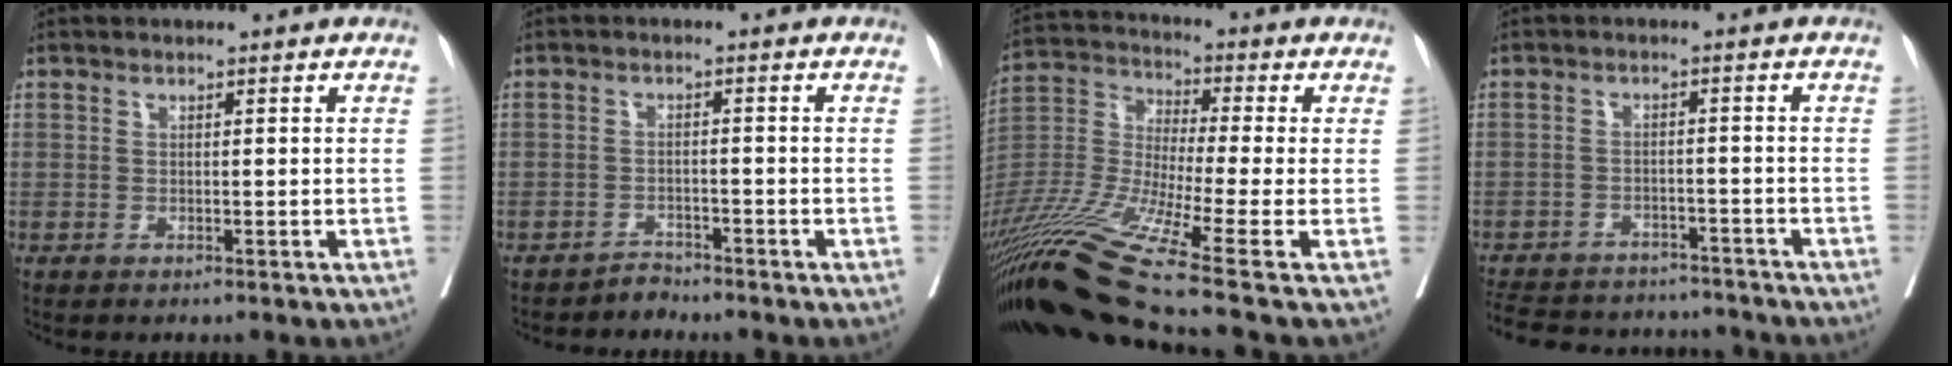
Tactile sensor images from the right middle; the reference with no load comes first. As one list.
[{"total": 1.8, "force": [-1.7, 0.2, -0.5], "torque": [0.009, -0.007, -0.029]}, {"total": 18.6, "force": [-12.5, -1.8, 13.6], "torque": [-0.314, -0.037, -0.242]}, {"total": 17.1, "force": [-15.4, 5.6, 5.0], "torque": [-0.130, -0.001, -0.206]}]